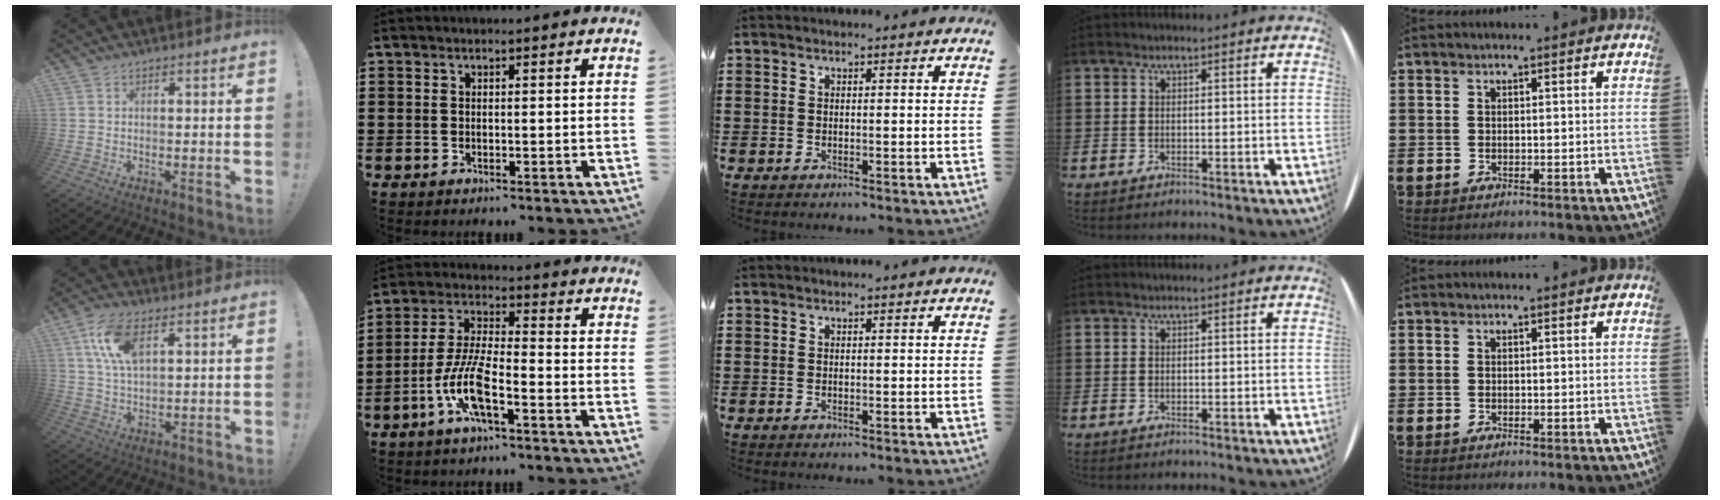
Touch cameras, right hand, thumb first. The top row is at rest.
{"thumb": {"total": 11.0, "force": [4.7, 5.5, 8.3], "torque": [-0.164, -0.005, 0.085]}, "index": {"total": 9.0, "force": [-4.2, 2.2, 7.6], "torque": [-0.178, -0.008, -0.085]}}